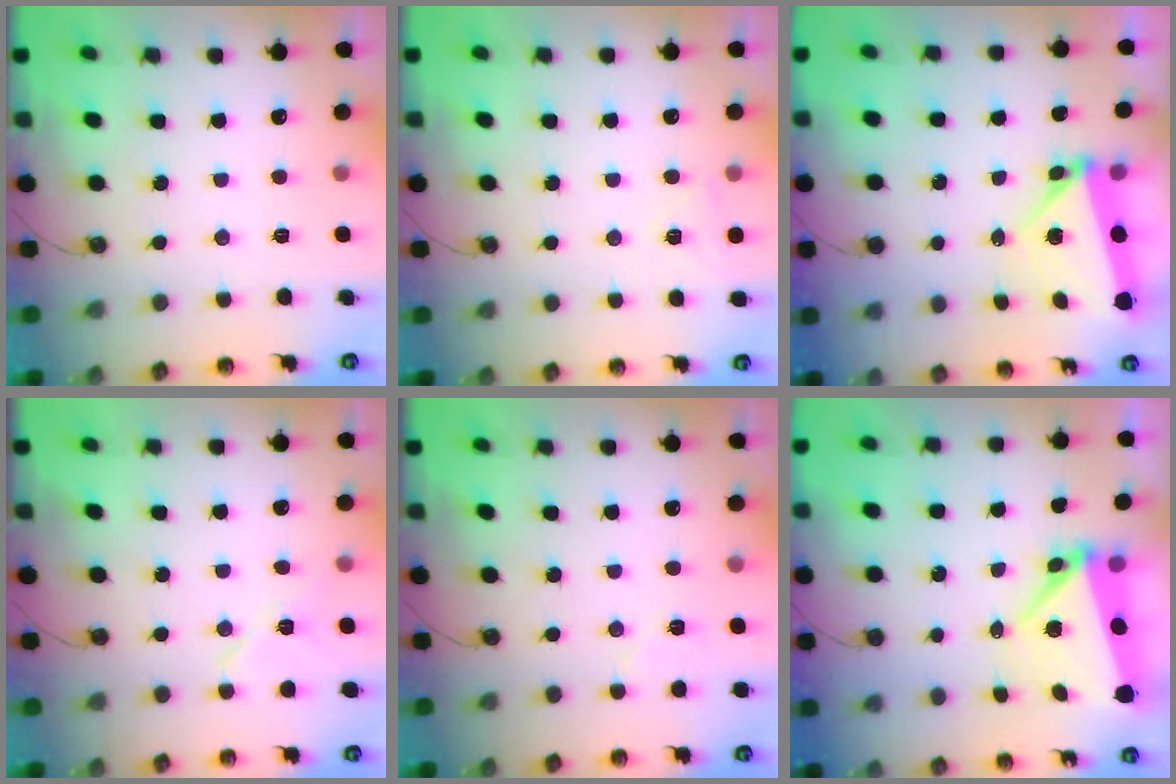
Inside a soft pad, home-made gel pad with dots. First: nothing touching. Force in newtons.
{"total": 5.1, "press": 4.5, "slide": 2.3}
{"total": 7.6, "press": 4.7, "slide": 6.0}
{"total": 11.9, "press": 5.3, "slide": 10.7}
{"total": 4.3, "press": 4.3, "slide": 0.4}
{"total": 6.5, "press": 6.3, "slide": 1.6}